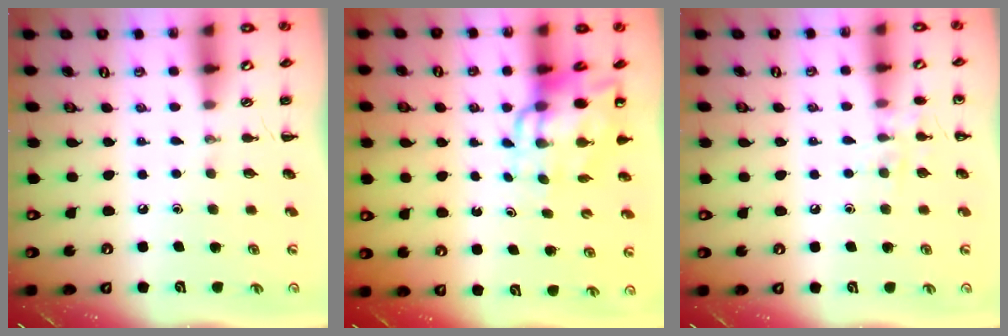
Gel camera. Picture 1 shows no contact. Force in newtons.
{"total": 10.0, "press": 9.5, "slide": 3.2}
{"total": 6.9, "press": 6.8, "slide": 1.5}